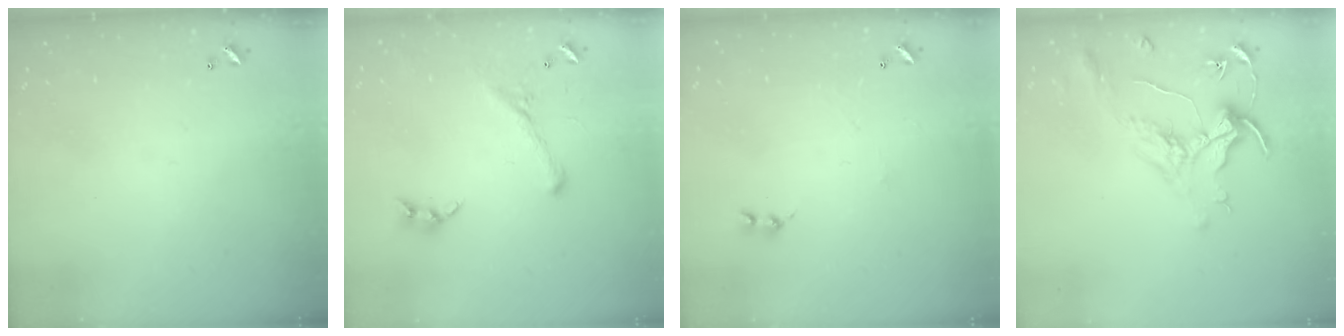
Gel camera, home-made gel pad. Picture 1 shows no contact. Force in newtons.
{"total": 1.4, "press": 0.6, "slide": 1.2}
{"total": 0.0}
{"total": 1.6, "press": 1.4, "slide": 0.7}